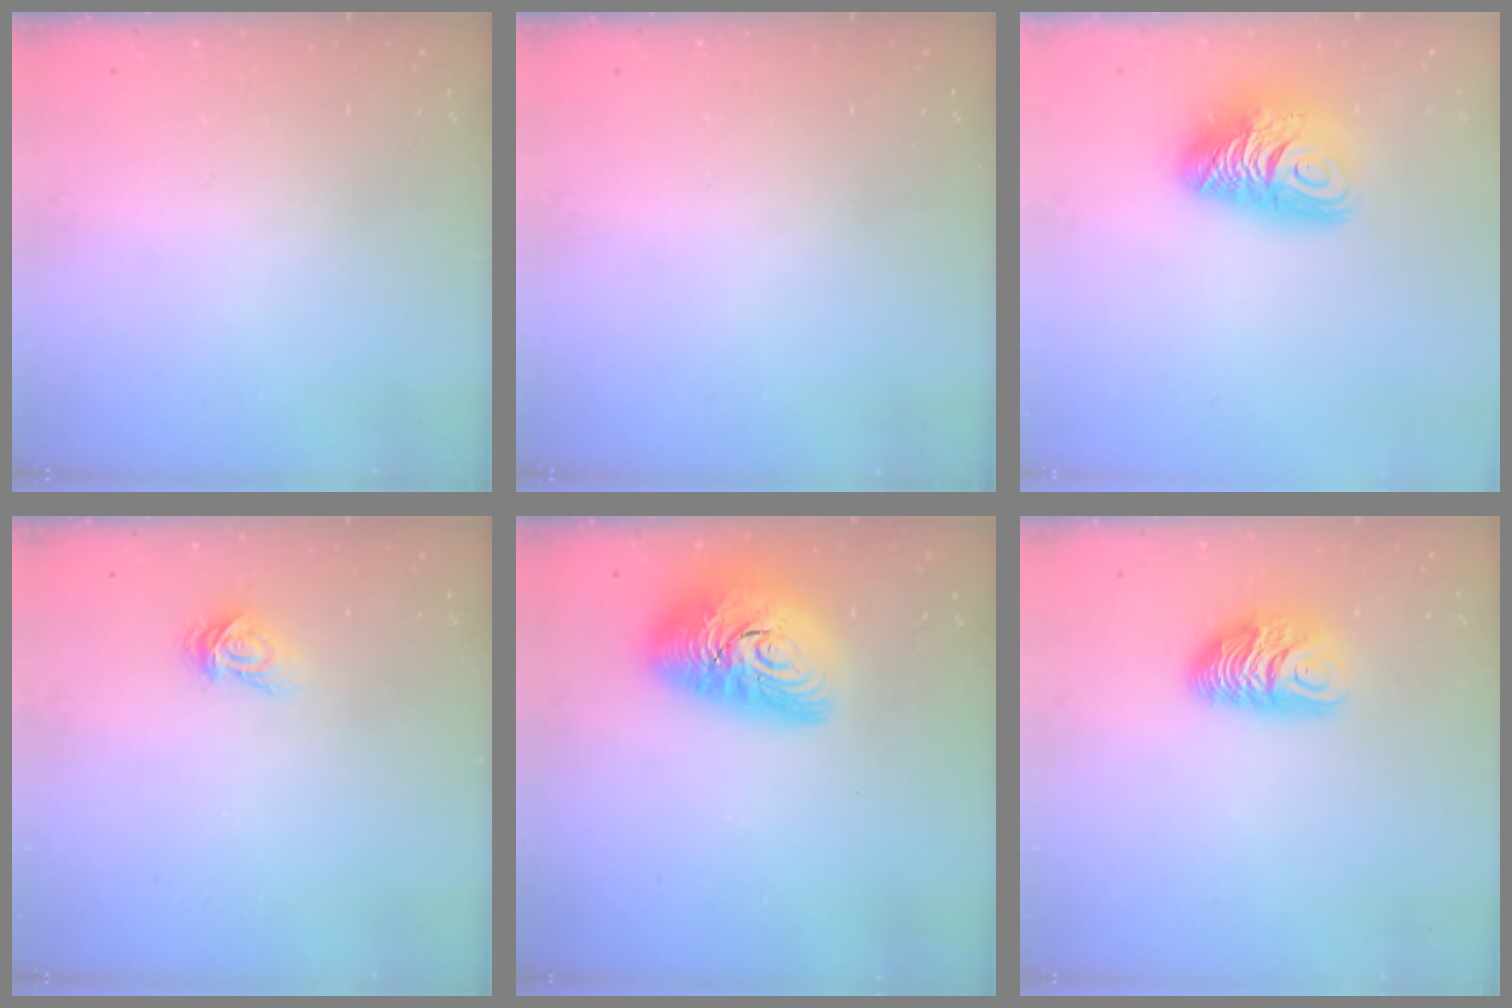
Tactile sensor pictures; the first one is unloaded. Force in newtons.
{"total": 0.0}
{"total": 13.1, "press": 13.0, "slide": 1.4}
{"total": 3.7, "press": 3.7, "slide": 0.4}
{"total": 17.5, "press": 17.5, "slide": 1.2}
{"total": 9.0, "press": 9.0, "slide": 0.5}